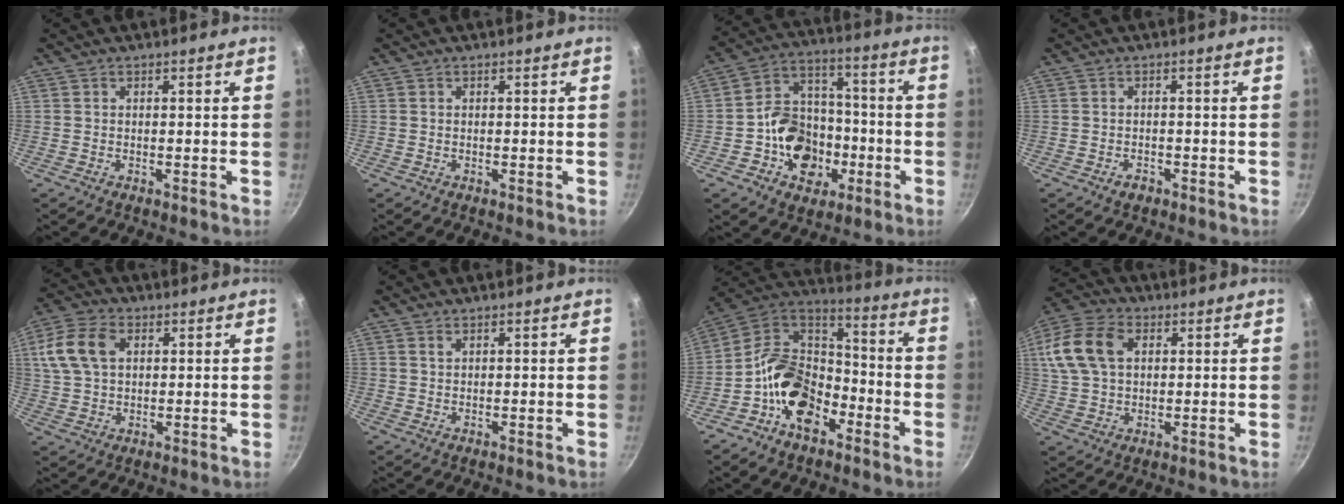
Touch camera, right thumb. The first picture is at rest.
{"total": 0.0}
{"total": 15.4, "force": [-4.3, 12.5, 8.0], "torque": [-0.095, 0.047, -0.072]}
{"total": 1.7, "force": [-1.1, 1.1, 0.7], "torque": [-0.009, 0.009, -0.015]}
{"total": 10.5, "force": [3.0, 7.1, 7.2], "torque": [-0.136, 0.010, 0.051]}
{"total": 0.7, "force": [0.5, 0.4, 0.4], "torque": [-0.006, -0.001, 0.012]}
{"total": 16.1, "force": [-7.2, 10.6, 9.7], "torque": [-0.130, 0.068, -0.157]}
{"total": 14.8, "force": [4.0, 10.3, 9.9], "torque": [-0.203, 0.017, 0.068]}